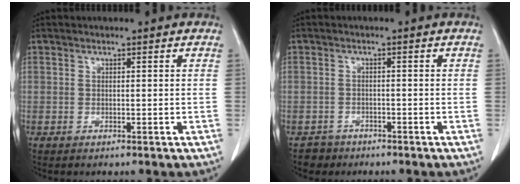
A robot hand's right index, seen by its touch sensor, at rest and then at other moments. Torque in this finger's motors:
{"motor_torque": [-0.35, -0.05, -0.61, -0.19]}